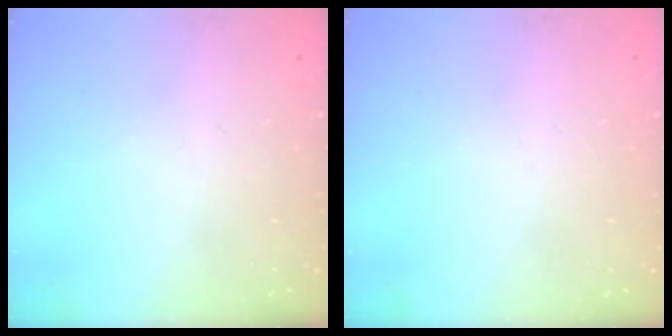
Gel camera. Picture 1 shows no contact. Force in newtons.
{"total": 0.0}